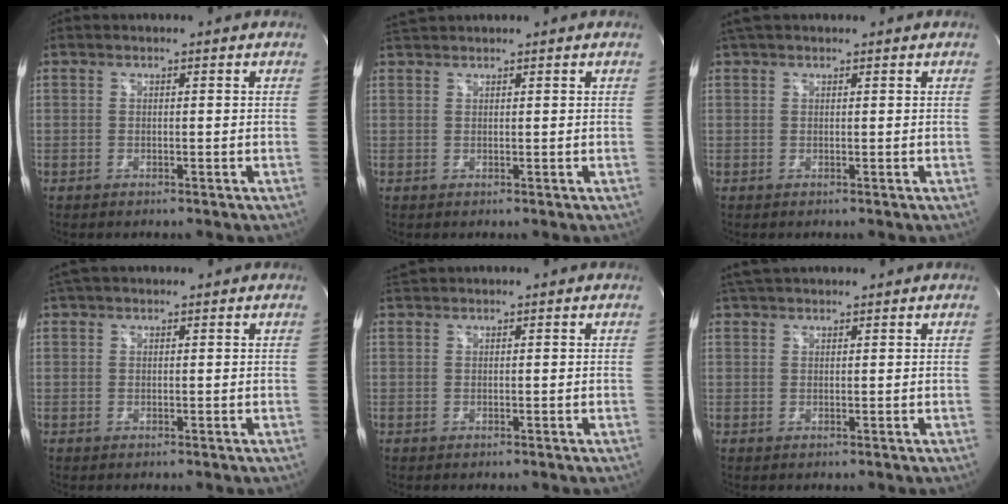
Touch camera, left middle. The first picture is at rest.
{"total": 2.0, "force": [2.0, -0.2, 0.3], "torque": [-0.013, 0.019, 0.043]}
{"total": 3.1, "force": [2.6, 0.9, 1.3], "torque": [-0.031, 0.031, 0.049]}
{"total": 3.7, "force": [3.2, 1.0, 1.6], "torque": [-0.033, 0.037, 0.058]}
{"total": 1.3, "force": [1.2, -0.3, 0.1], "torque": [-0.012, 0.015, 0.033]}
{"total": 4.9, "force": [4.4, 1.0, 2.0], "torque": [-0.037, 0.037, 0.079]}